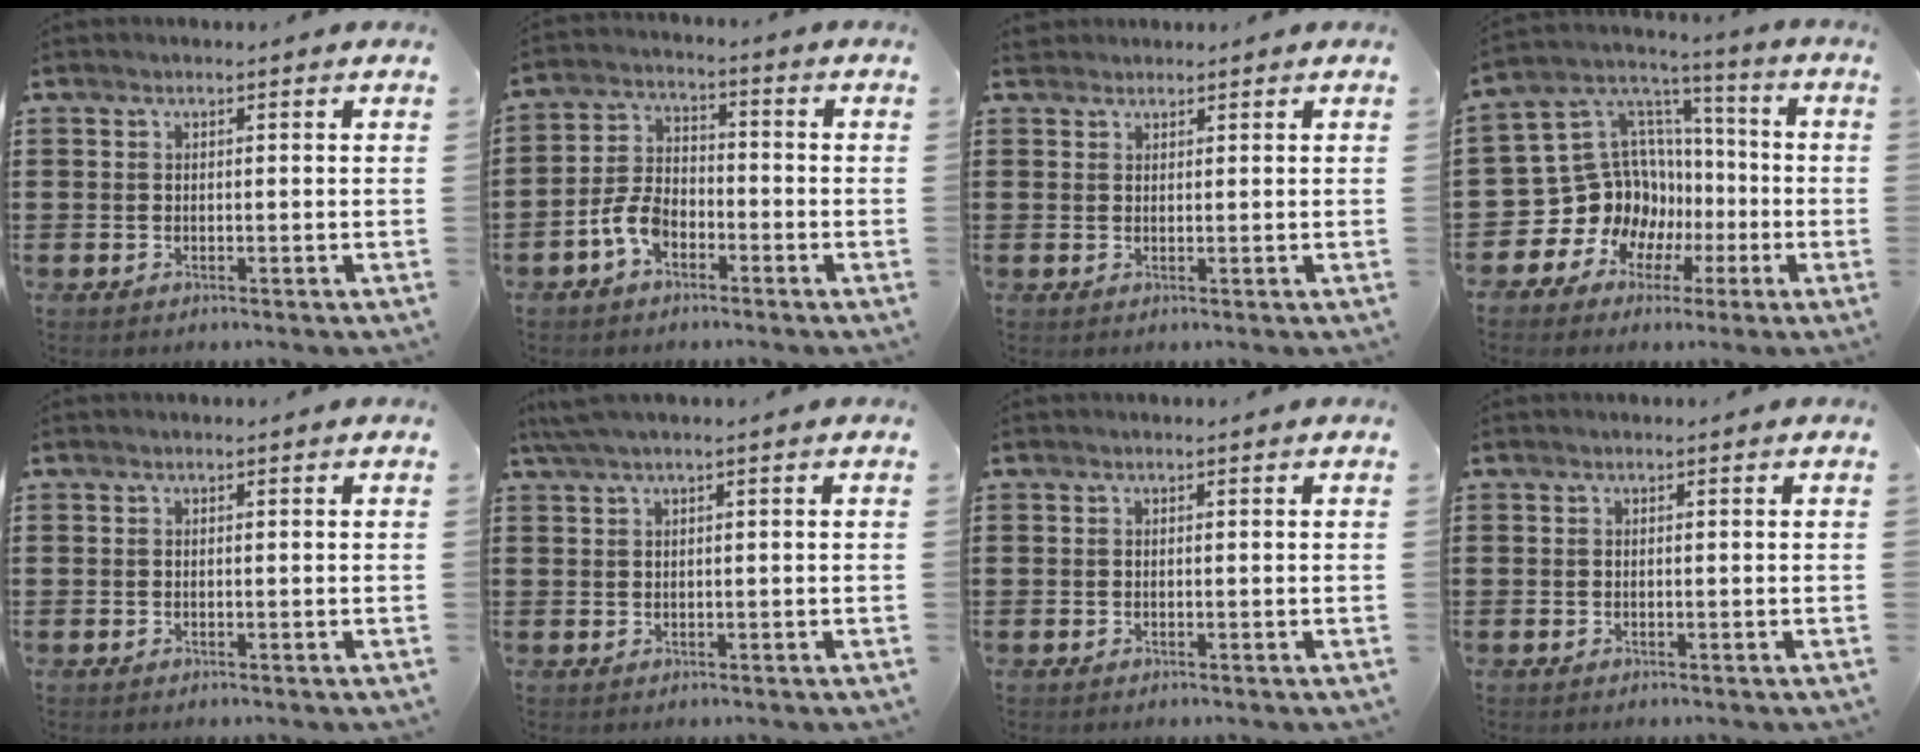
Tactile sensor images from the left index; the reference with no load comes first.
{"total": 5.9, "force": [-3.1, 3.3, 3.8], "torque": [-0.108, 0.001, -0.069]}
{"total": 1.4, "force": [1.3, 0.6, 0.1], "torque": [-0.005, 0.003, 0.026]}
{"total": 13.5, "force": [-2.5, 12.5, 4.3], "torque": [-0.137, -0.024, -0.023]}
{"total": 0.0}
{"total": 1.6, "force": [0.7, -0.1, 1.5], "torque": [-0.026, -0.002, 0.014]}
{"total": 0.0}
{"total": 0.0}